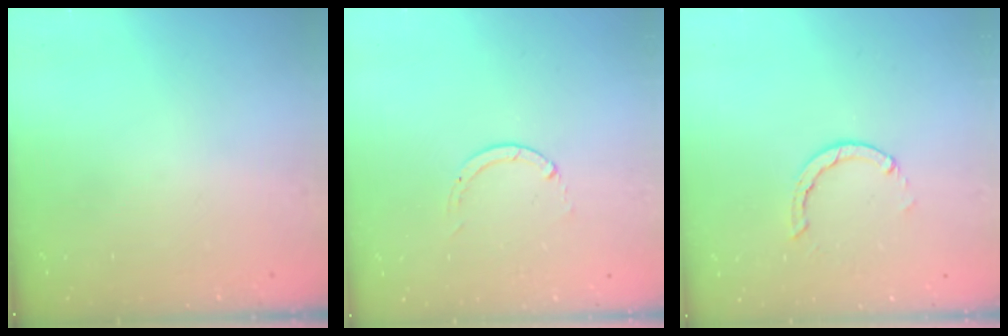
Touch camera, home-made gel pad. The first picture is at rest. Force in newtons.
{"total": 0.0}
{"total": 3.3, "press": 3.2, "slide": 0.4}